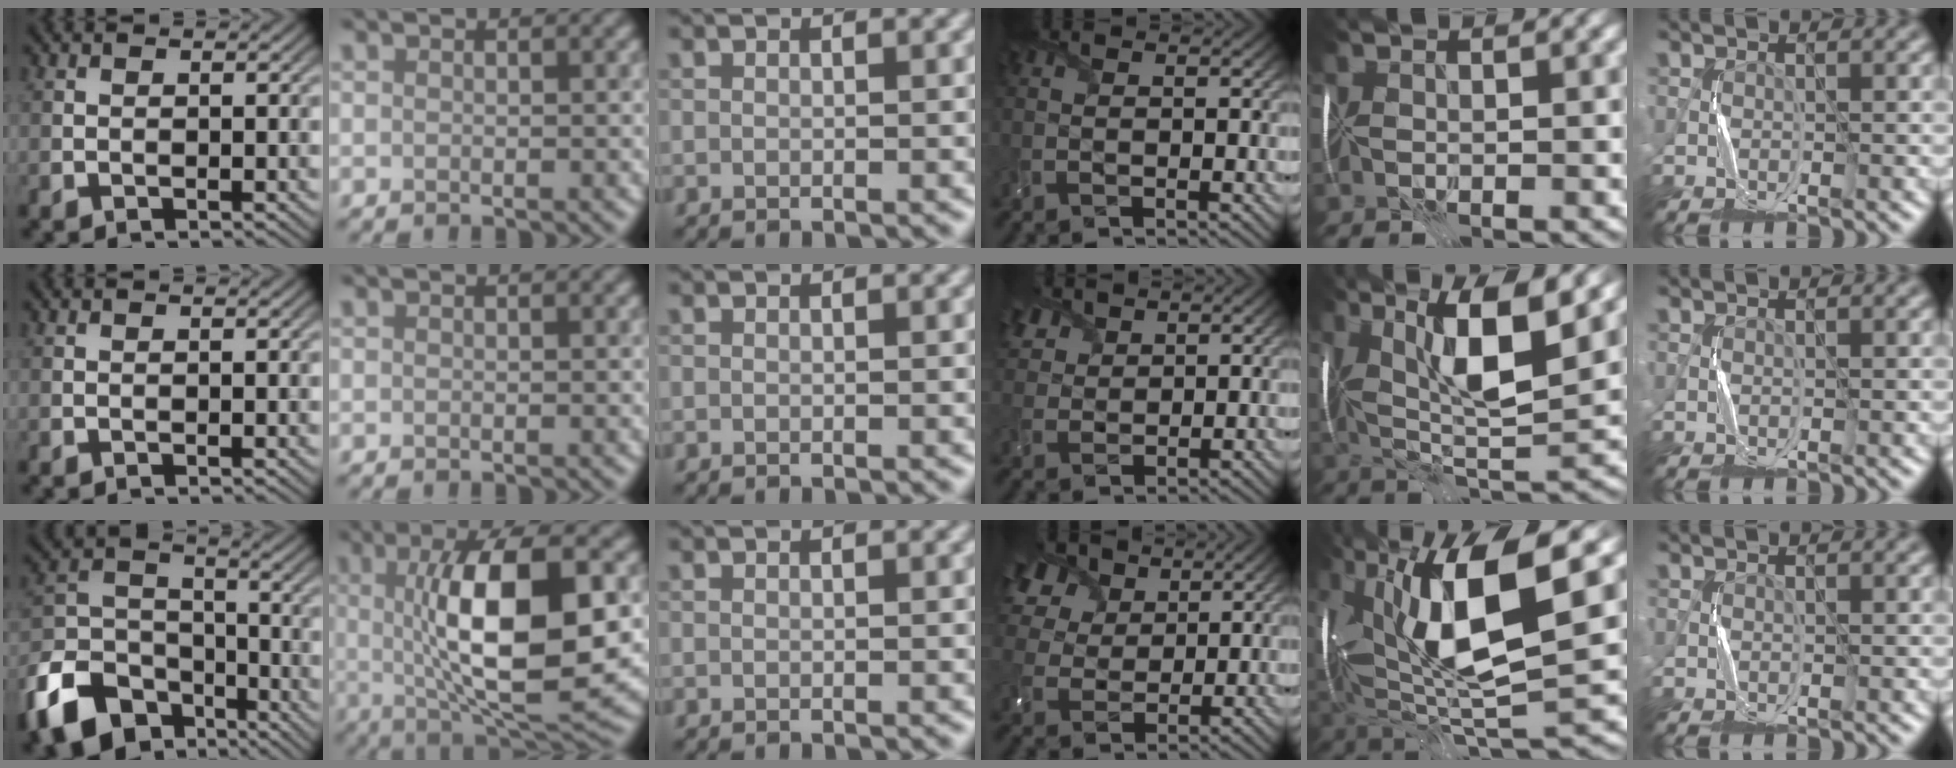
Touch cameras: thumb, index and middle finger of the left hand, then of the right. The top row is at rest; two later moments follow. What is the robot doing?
{"motion": "fold", "object": "plastic wrap"}